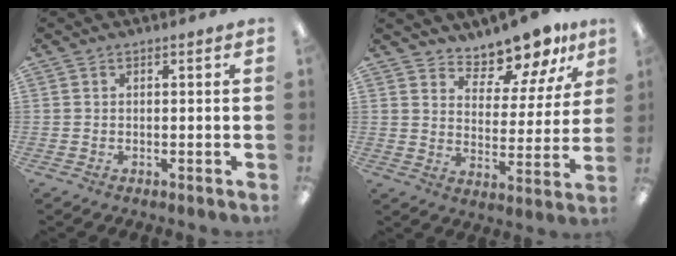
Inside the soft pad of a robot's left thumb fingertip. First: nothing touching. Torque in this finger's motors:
{"motor_torque": [0.11, 0.13, 0.03, -0.36, 0.05]}